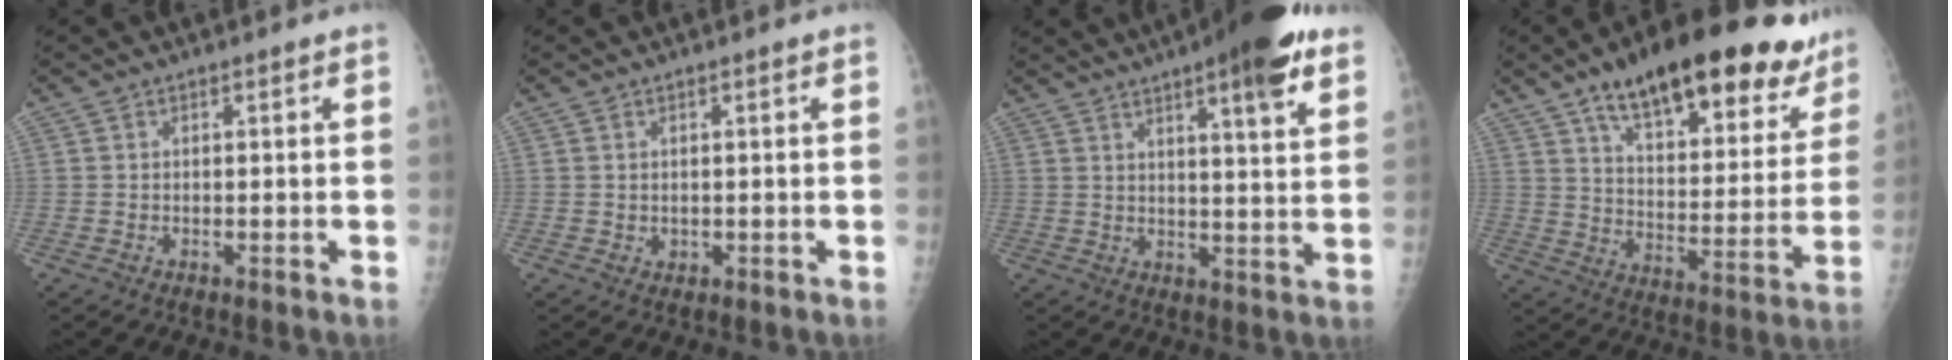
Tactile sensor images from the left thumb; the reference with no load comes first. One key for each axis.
{"total": 1.0, "fx": 0.3, "fy": 0.9, "fz": 0.4, "tx": -0.001, "ty": -0.001, "tz": 0.006}
{"total": 14.9, "fx": 9.1, "fy": 3.0, "fz": 11.4, "tx": -0.139, "ty": -0.030, "tz": 0.120}
{"total": 27.8, "fx": 18.4, "fy": 10.9, "fz": 17.8, "tx": -0.221, "ty": -0.046, "tz": 0.272}